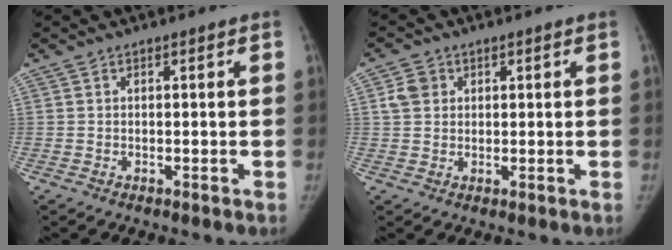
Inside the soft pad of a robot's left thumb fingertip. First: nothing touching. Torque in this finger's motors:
{"motor_torque": [0.65, 0.79, 0.42, -0.66, 0.23]}